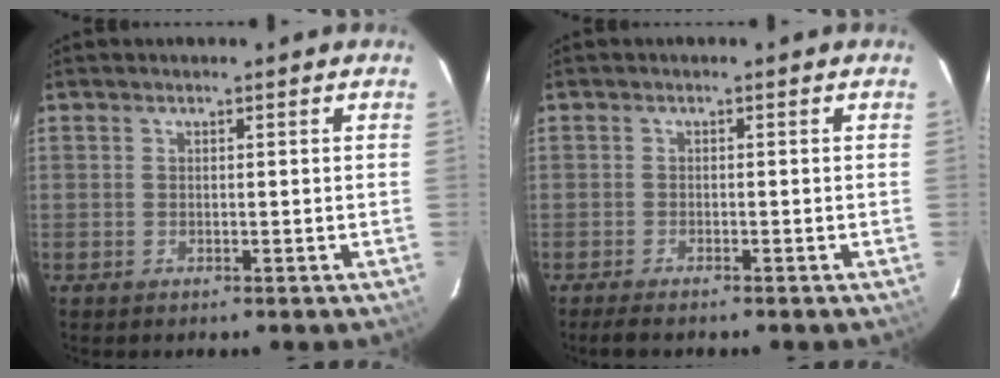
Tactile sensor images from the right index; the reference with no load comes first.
{"total": 2.8, "force": [-2.5, 0.2, 1.3], "torque": [-0.034, -0.010, -0.043]}